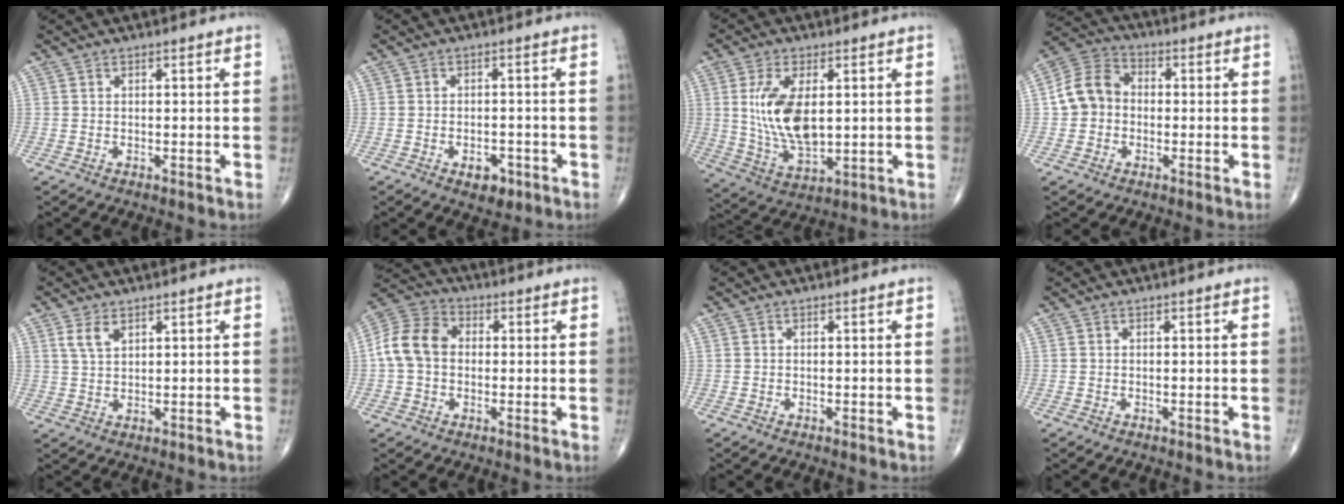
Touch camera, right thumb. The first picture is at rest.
{"total": 4.2, "force": [-2.0, 2.5, 2.7], "torque": [-0.026, 0.009, -0.025]}
{"total": 12.6, "force": [1.9, 6.3, 10.8], "torque": [-0.203, -0.018, 0.046]}
{"total": 8.8, "force": [-0.5, 7.4, 4.8], "torque": [-0.076, 0.030, -0.024]}
{"total": 3.6, "force": [2.0, 1.9, 2.3], "torque": [-0.041, -0.006, 0.045]}
{"total": 10.1, "force": [0.1, 7.8, 6.5], "torque": [-0.119, 0.033, -0.010]}
{"total": 0.0}
{"total": 0.0}